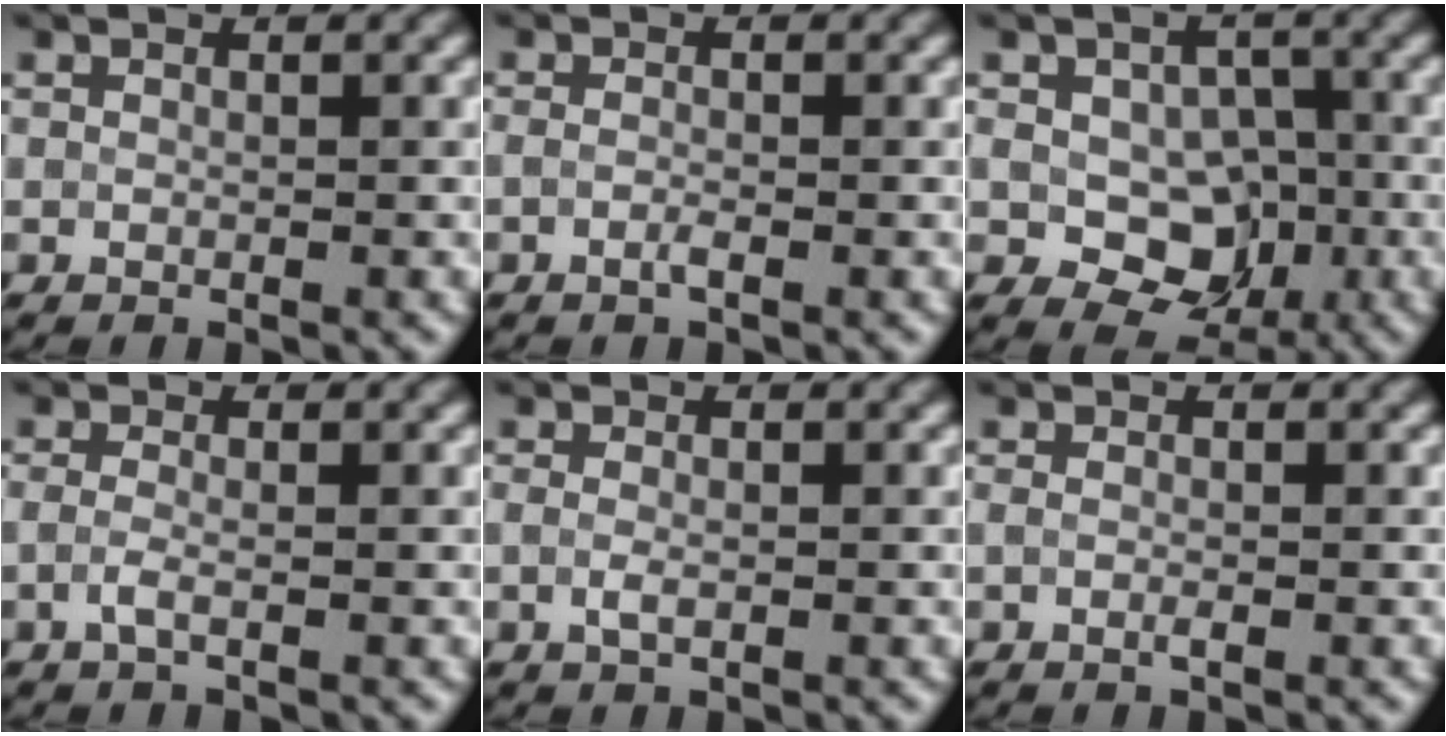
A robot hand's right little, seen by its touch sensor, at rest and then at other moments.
{"total": 0.8, "force": [-0.5, 0.1, 0.6], "torque": [-0.016, -0.006, -0.008]}
{"total": 6.9, "force": [-1.4, 5.1, 4.4], "torque": [-0.065, -0.003, -0.015]}
{"total": 1.4, "force": [-0.5, 0.5, 1.3], "torque": [-0.028, -0.003, -0.014]}
{"total": 1.0, "force": [-0.3, 0.3, 0.9], "torque": [-0.022, -0.005, -0.005]}
{"total": 0.7, "force": [-0.3, 0.1, 0.6], "torque": [-0.013, -0.006, -0.004]}